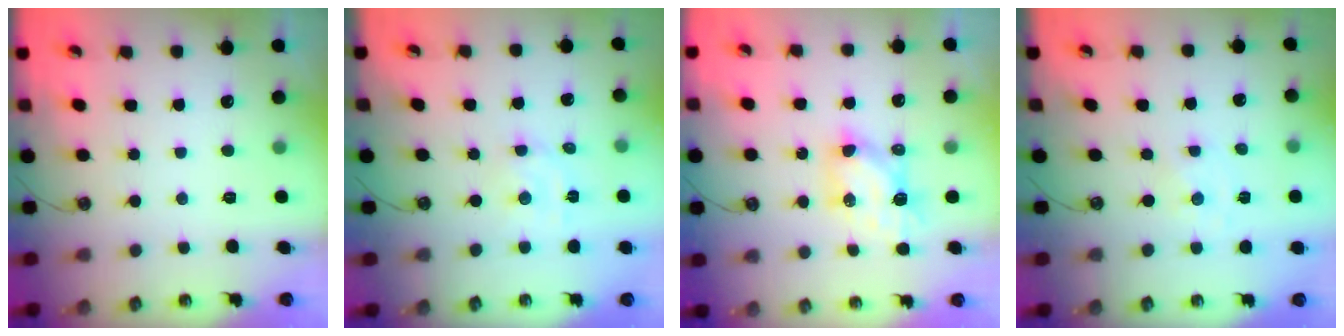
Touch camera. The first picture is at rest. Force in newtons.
{"total": 3.0, "press": 3.0, "slide": 0.3}
{"total": 6.8, "press": 6.8, "slide": 0.5}
{"total": 0.0}